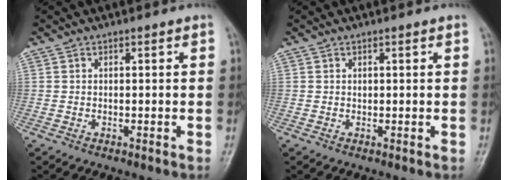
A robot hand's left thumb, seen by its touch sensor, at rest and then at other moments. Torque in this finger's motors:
{"motor_torque": [-0.01, 0.09, 0.15, 0.03, -0.01]}